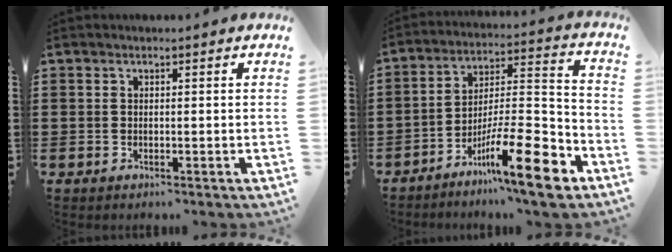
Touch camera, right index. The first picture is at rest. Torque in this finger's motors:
{"motor_torque": [0.07, -0.06, 0.00, -0.12]}